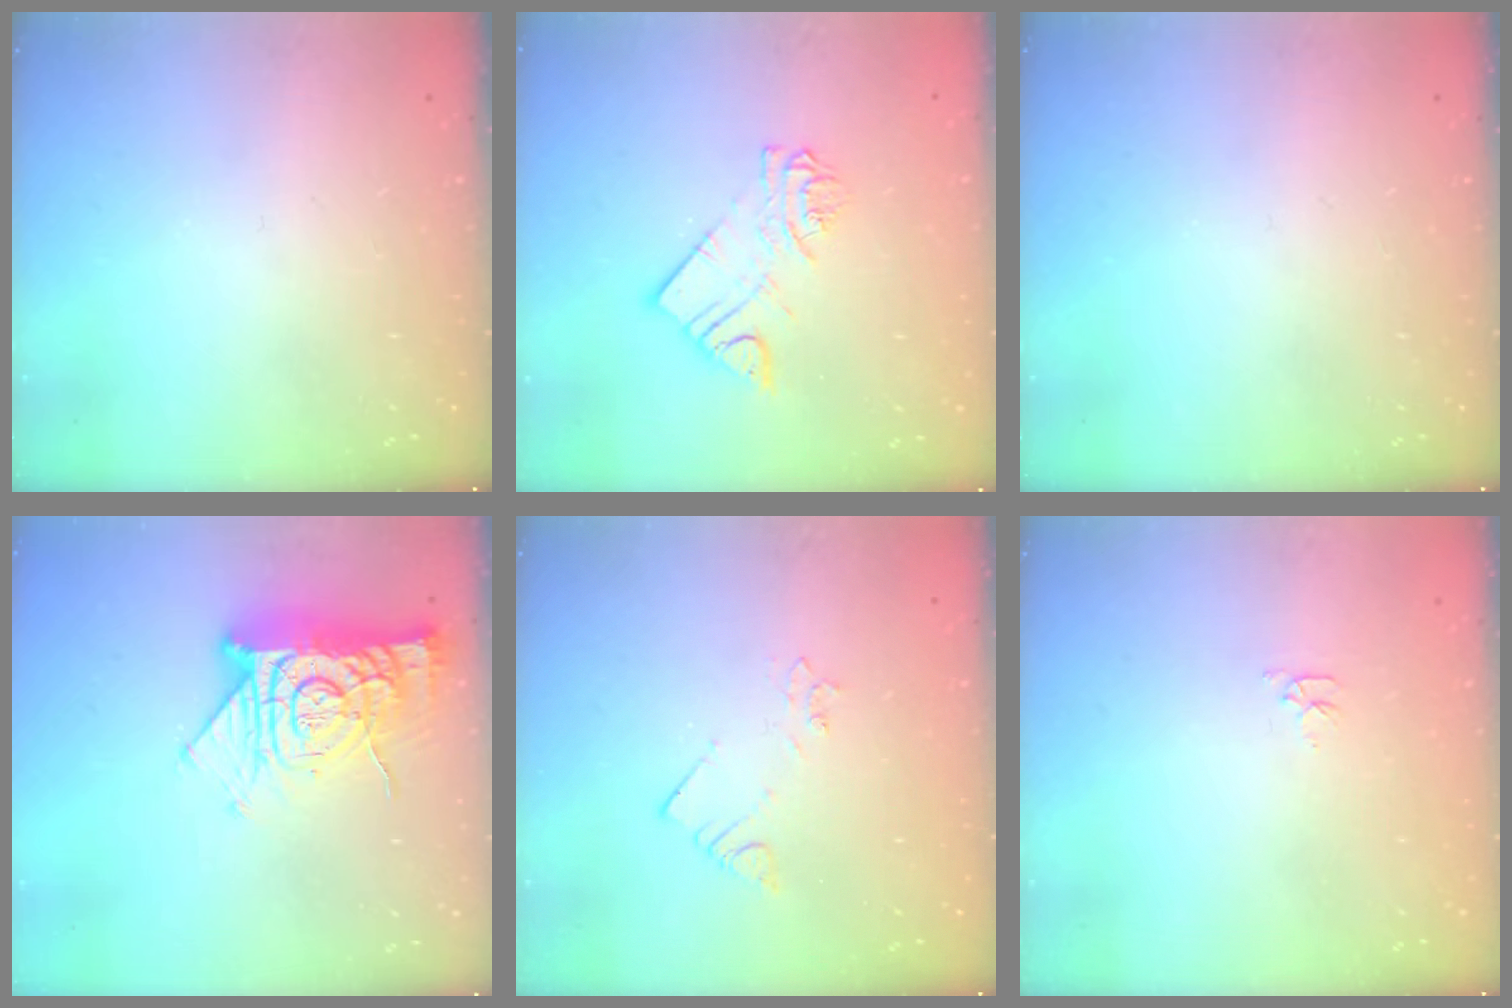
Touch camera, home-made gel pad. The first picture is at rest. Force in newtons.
{"total": 8.0, "press": 8.0, "slide": 0.4}
{"total": 0.0}
{"total": 15.5, "press": 15.5, "slide": 1.4}
{"total": 2.1, "press": 2.1, "slide": 0.4}
{"total": 3.1, "press": 3.1, "slide": 0.3}